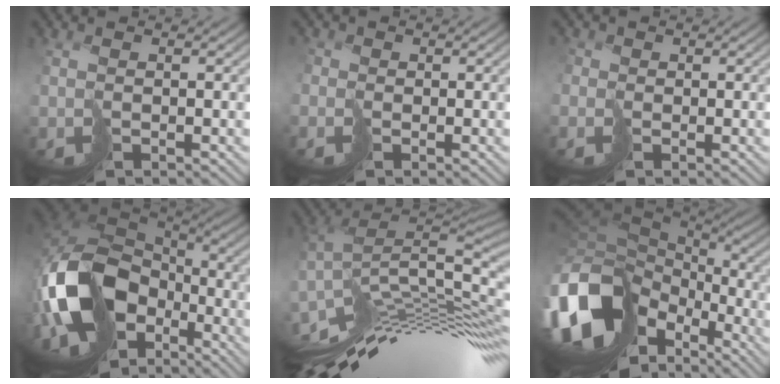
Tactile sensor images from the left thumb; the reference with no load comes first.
{"total": 1.2, "force": [-0.5, 0.9, -0.6], "torque": [0.021, 0.004, -0.019]}
{"total": 1.5, "force": [-0.2, 1.4, -0.5], "torque": [0.014, 0.004, -0.013]}
{"total": 17.7, "force": [-5.4, 12.3, 11.6], "torque": [-0.269, -0.041, -0.070]}
{"total": 15.4, "force": [-5.0, 4.4, 13.9], "torque": [-0.216, 0.007, -0.077]}
{"total": 17.2, "force": [-5.8, 11.9, 11.0], "torque": [-0.289, -0.032, -0.093]}